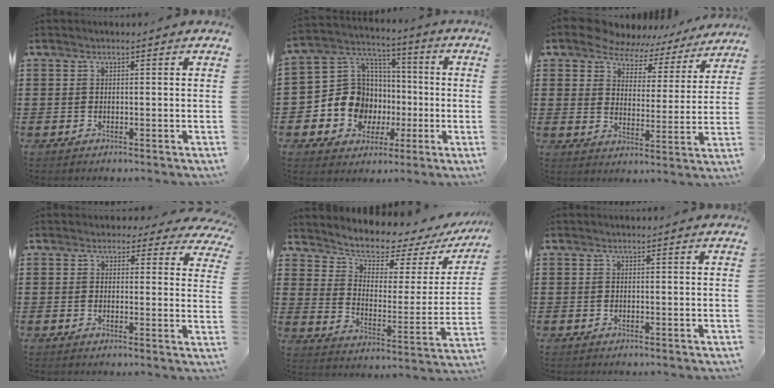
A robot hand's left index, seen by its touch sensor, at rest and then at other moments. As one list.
[{"total": 11.2, "force": [-2.4, 10.2, 3.9], "torque": [-0.126, 0.011, -0.039]}, {"total": 5.6, "force": [5.3, 1.7, 0.5], "torque": [-0.042, -0.028, 0.091]}, {"total": 2.3, "force": [1.8, 1.2, 0.8], "torque": [-0.017, 0.000, 0.030]}, {"total": 4.9, "force": [4.4, 1.8, 1.0], "torque": [-0.042, -0.039, 0.070]}, {"total": 0.0}]